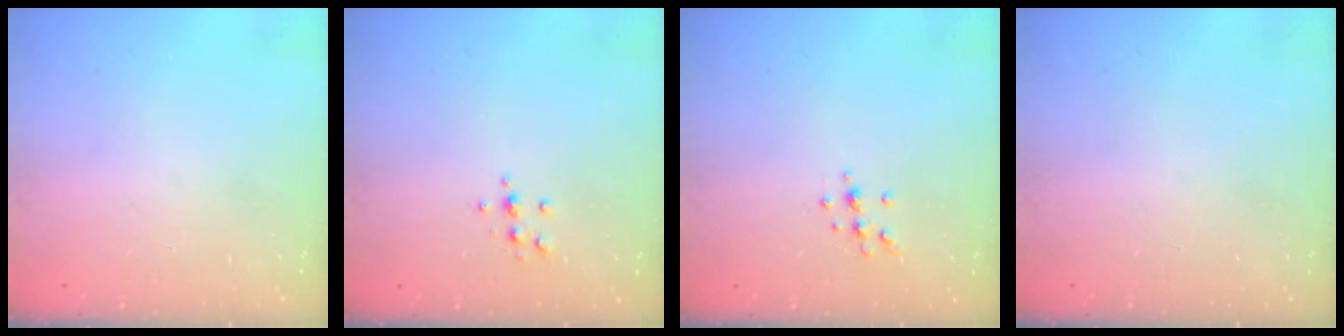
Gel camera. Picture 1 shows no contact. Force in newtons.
{"total": 5.4, "press": 5.2, "slide": 1.4}
{"total": 7.0, "press": 7.0, "slide": 0.6}
{"total": 0.0}